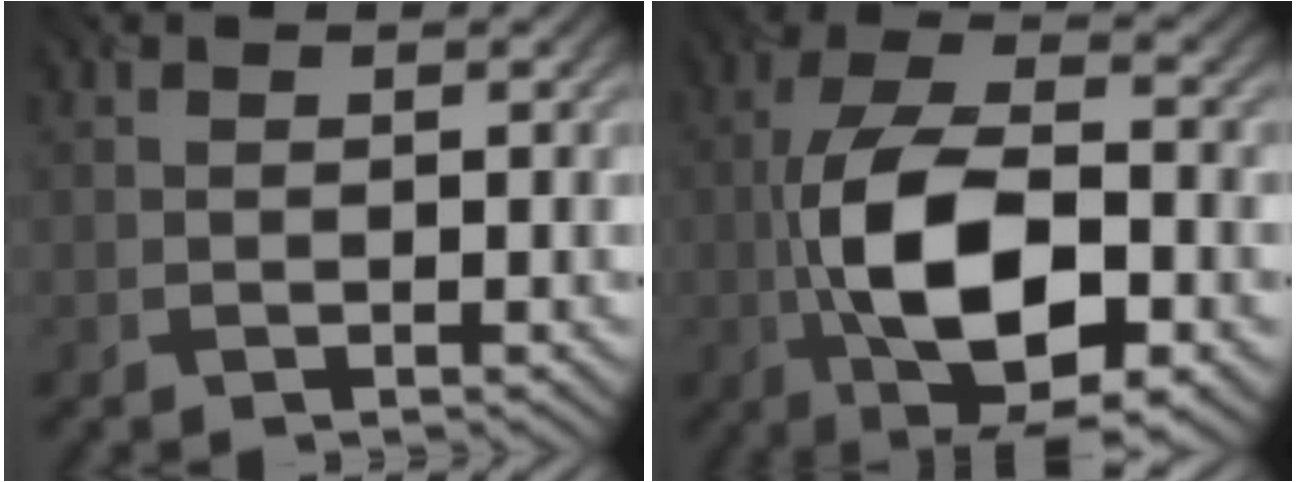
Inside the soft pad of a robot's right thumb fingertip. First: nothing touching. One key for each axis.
{"total": 15.6, "fx": -4.1, "fy": 6.9, "fz": 13.4, "tx": -0.261, "ty": -0.005, "tz": -0.080}